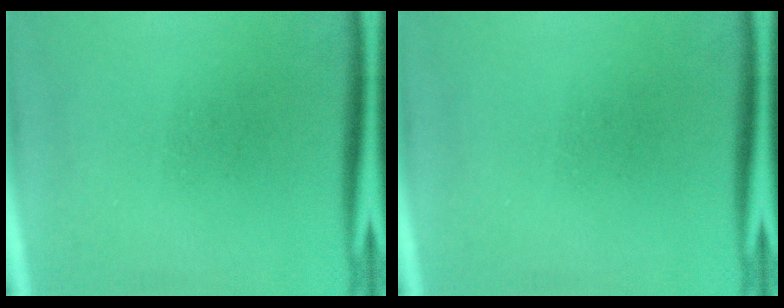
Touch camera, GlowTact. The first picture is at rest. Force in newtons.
{"total": 0.0}